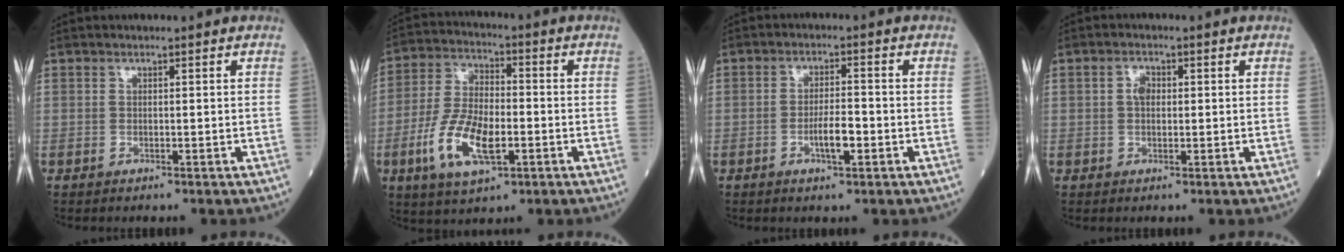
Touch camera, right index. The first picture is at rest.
{"total": 11.6, "force": [-3.8, 4.6, 9.9], "torque": [-0.212, -0.002, -0.071]}
{"total": 4.0, "force": [-1.6, 0.8, 3.6], "torque": [-0.064, 0.001, -0.028]}
{"total": 2.2, "force": [0.3, 1.4, 1.6], "torque": [-0.029, 0.006, 0.004]}